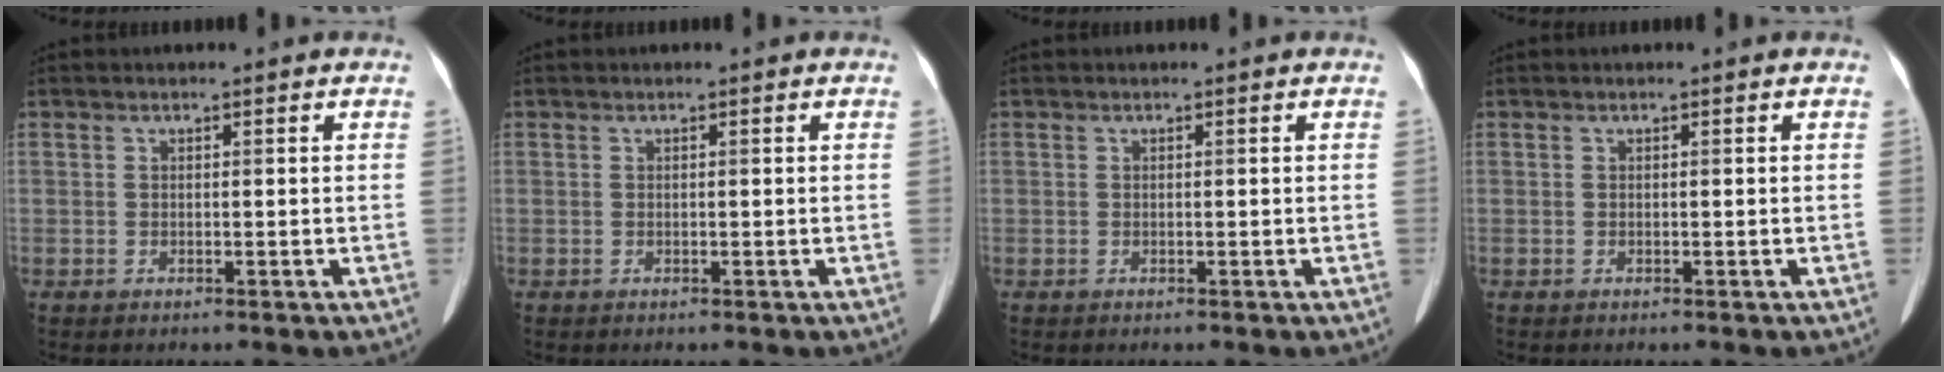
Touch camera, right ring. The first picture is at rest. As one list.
[{"total": 0.0}, {"total": 0.0}, {"total": 0.0}]